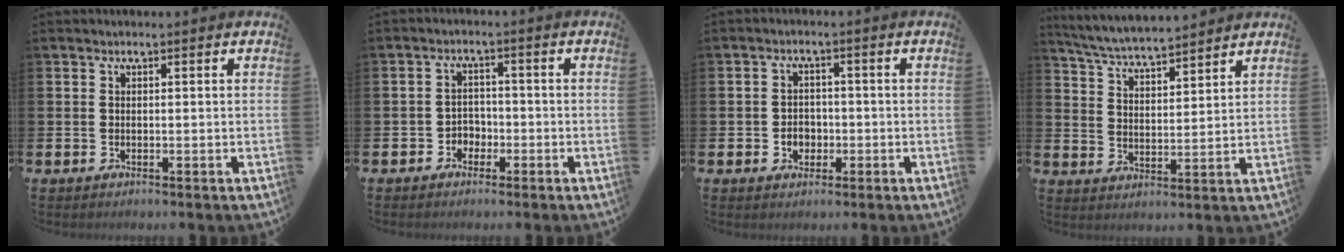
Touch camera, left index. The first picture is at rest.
{"total": 2.5, "force": [-1.7, 1.9, 0.4], "torque": [-0.015, 0.007, -0.040]}
{"total": 2.6, "force": [-0.8, 2.3, 1.0], "torque": [-0.009, -0.002, -0.024]}
{"total": 5.6, "force": [5.5, 0.3, 0.9], "torque": [-0.042, -0.033, 0.096]}